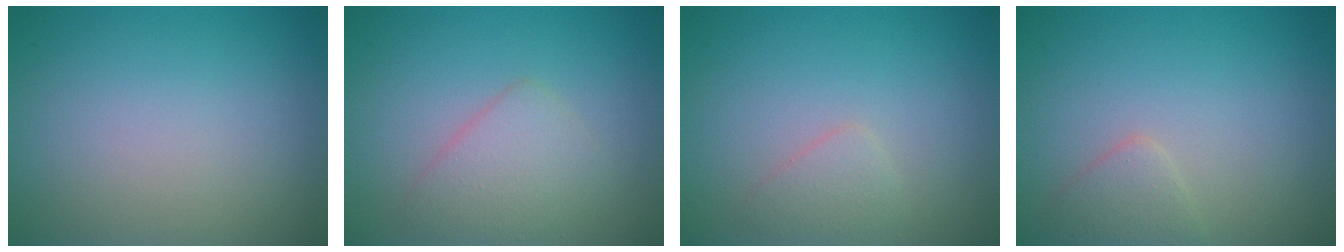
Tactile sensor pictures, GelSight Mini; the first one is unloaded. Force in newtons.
{"total": 2.8, "press": 2.8, "slide": 0.1}
{"total": 1.4, "press": 1.4, "slide": 0.0}
{"total": 1.6, "press": 1.6, "slide": 0.1}